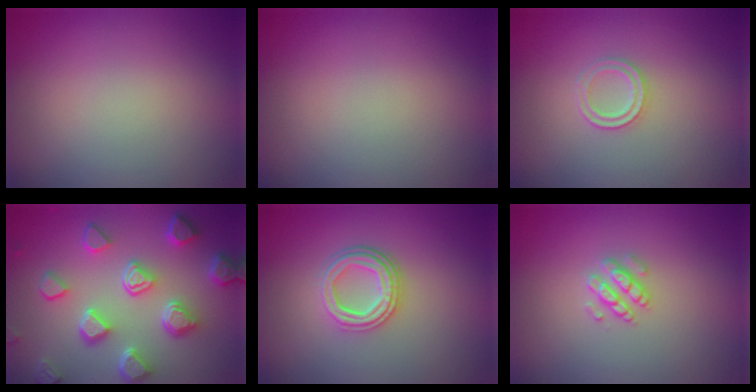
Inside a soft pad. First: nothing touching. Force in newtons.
{"total": 0.0}
{"total": 1.7, "press": 1.6, "slide": 0.4}
{"total": 6.6, "press": 5.2, "slide": 3.9}
{"total": 4.0, "press": 3.1, "slide": 2.5}
{"total": 2.1, "press": 2.0, "slide": 0.5}